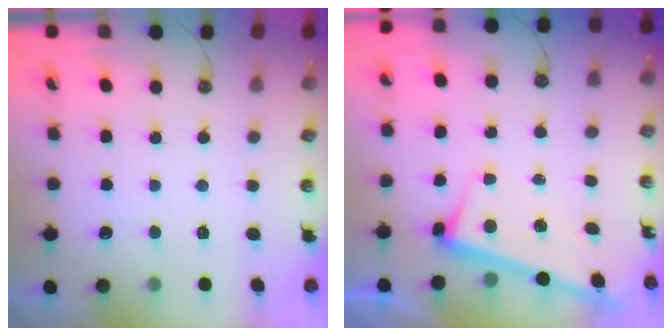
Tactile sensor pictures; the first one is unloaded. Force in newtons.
{"total": 2.6, "press": 2.5, "slide": 0.7}